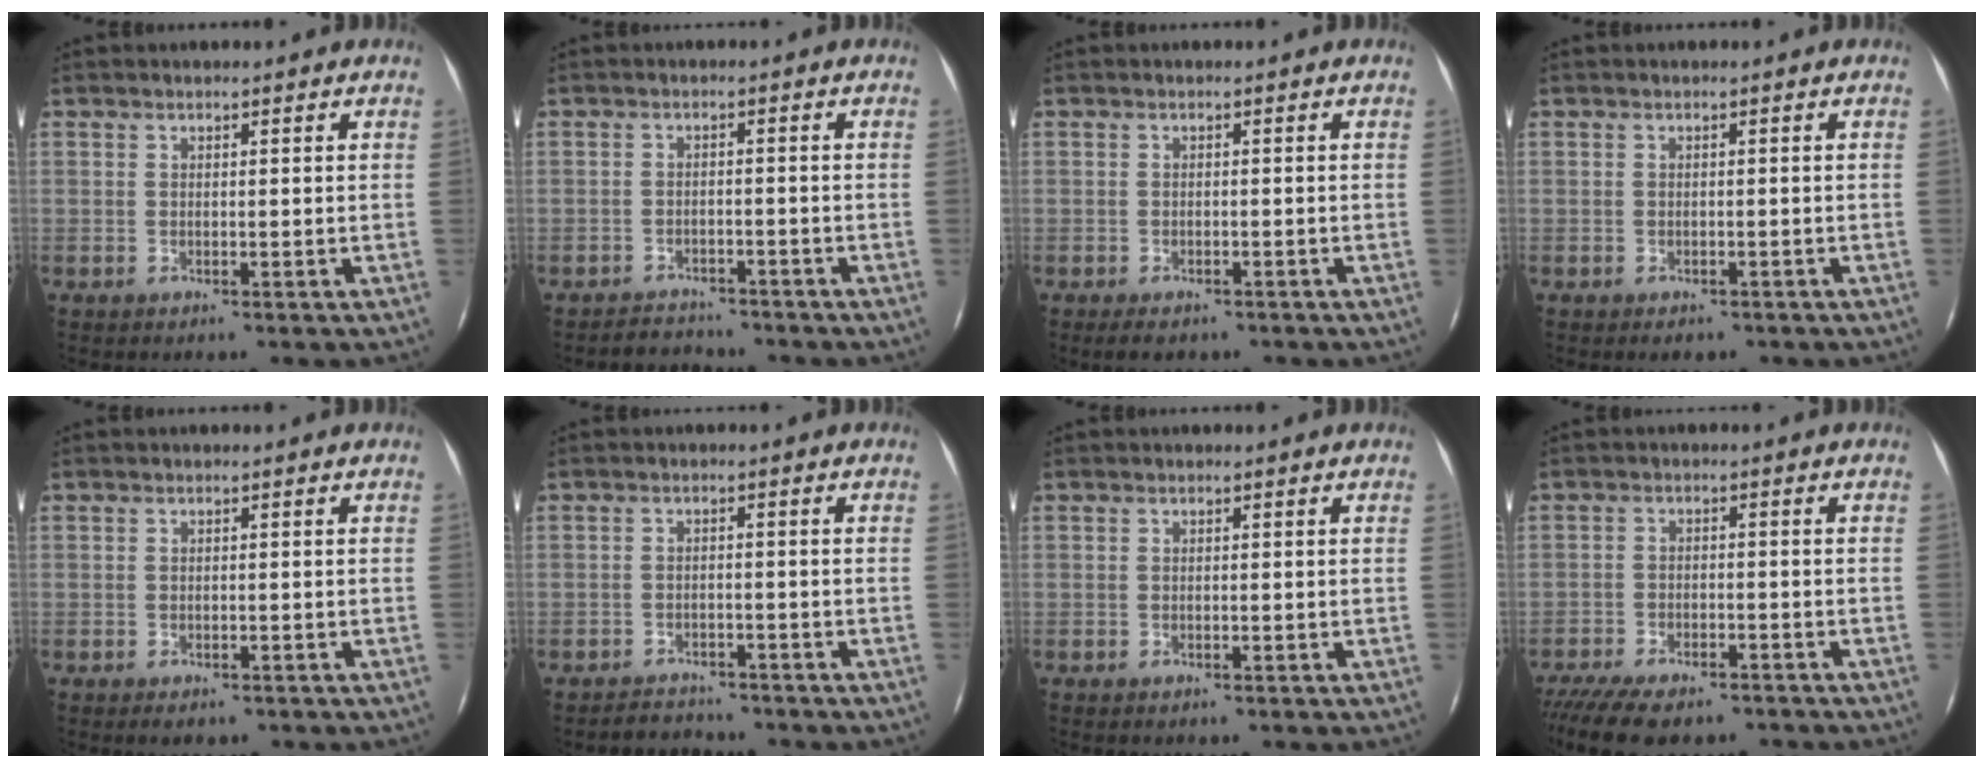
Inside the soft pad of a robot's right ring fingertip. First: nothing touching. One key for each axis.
{"total": 5.2, "fx": -4.8, "fy": 2.0, "fz": 0.6, "tx": -0.020, "ty": 0.015, "tz": -0.068}
{"total": 3.4, "fx": -2.5, "fy": 1.7, "fz": 1.6, "tx": -0.033, "ty": -0.006, "tz": -0.034}
{"total": 2.2, "fx": -1.5, "fy": 1.3, "fz": 0.9, "tx": -0.016, "ty": -0.003, "tz": -0.018}
{"total": 2.0, "fx": -1.4, "fy": 1.1, "fz": 0.9, "tx": -0.016, "ty": -0.002, "tz": -0.018}
{"total": 5.2, "fx": -4.7, "fy": 2.0, "fz": 0.6, "tx": -0.020, "ty": 0.014, "tz": -0.067}
{"total": 0.5, "fx": -0.4, "fy": 0.3, "fz": 0.1, "tx": -0.003, "ty": 0.002, "tz": -0.008}
{"total": 12.5, "fx": -10.3, "fy": 4.2, "fz": 5.8, "tx": -0.137, "ty": -0.025, "tz": -0.159}